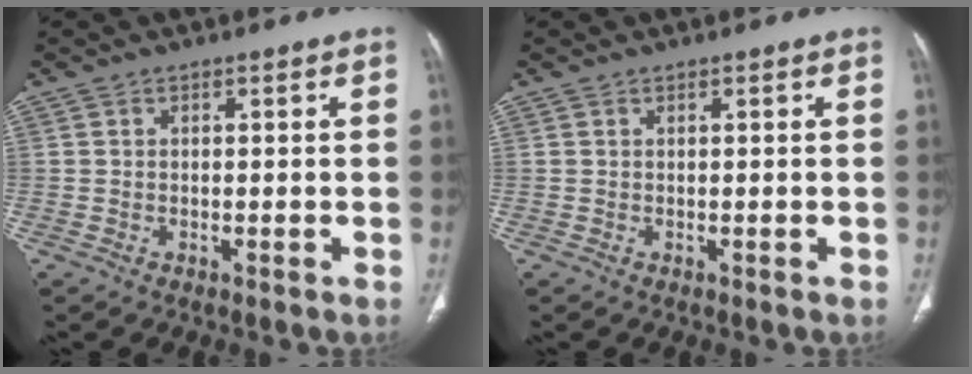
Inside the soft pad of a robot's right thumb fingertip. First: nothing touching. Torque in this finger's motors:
{"motor_torque": [-0.01, 0.01, 0.00, 0.01, 0.00]}